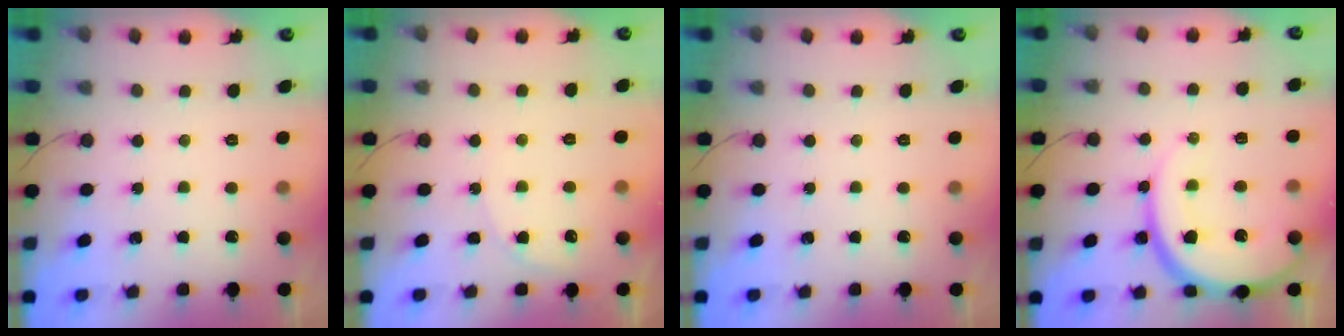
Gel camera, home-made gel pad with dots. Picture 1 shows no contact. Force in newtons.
{"total": 6.4, "press": 6.4, "slide": 0.1}
{"total": 0.0}
{"total": 13.8, "press": 13.8, "slide": 1.2}